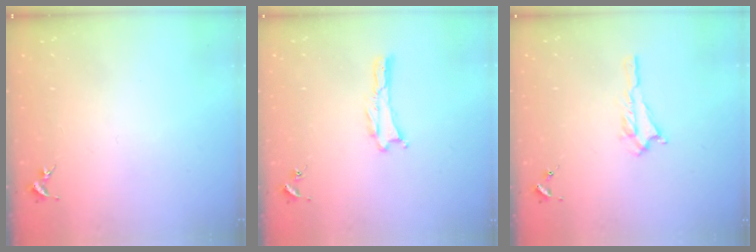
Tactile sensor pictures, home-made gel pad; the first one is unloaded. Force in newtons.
{"total": 0.0}
{"total": 1.3, "press": 1.3, "slide": 0.2}